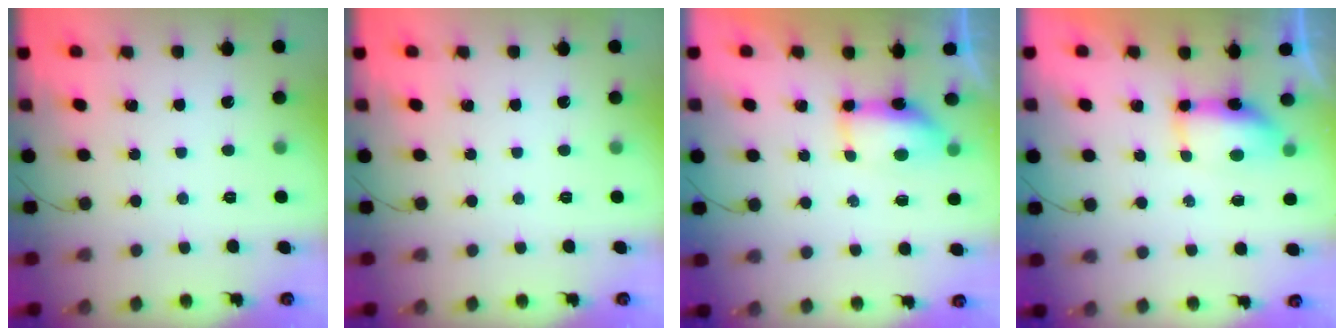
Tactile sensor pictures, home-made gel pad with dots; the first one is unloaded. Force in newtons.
{"total": 0.0}
{"total": 7.2, "press": 7.2, "slide": 0.4}
{"total": 9.4, "press": 7.8, "slide": 5.3}